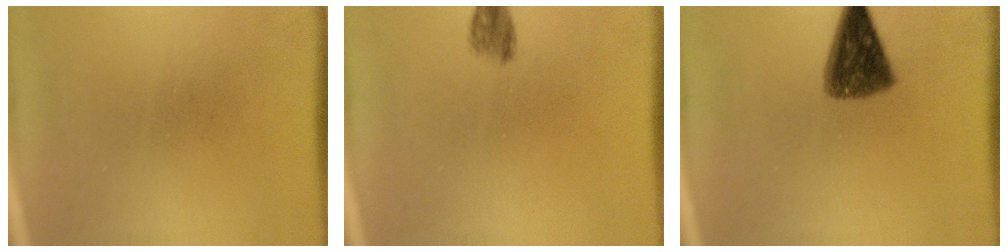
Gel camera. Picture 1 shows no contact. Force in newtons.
{"total": 2.4}
{"total": 8.3}